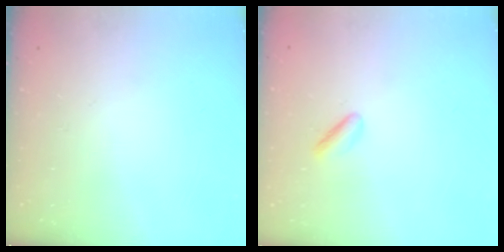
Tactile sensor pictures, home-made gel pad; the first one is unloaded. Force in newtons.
{"total": 2.0, "press": 1.9, "slide": 0.6}